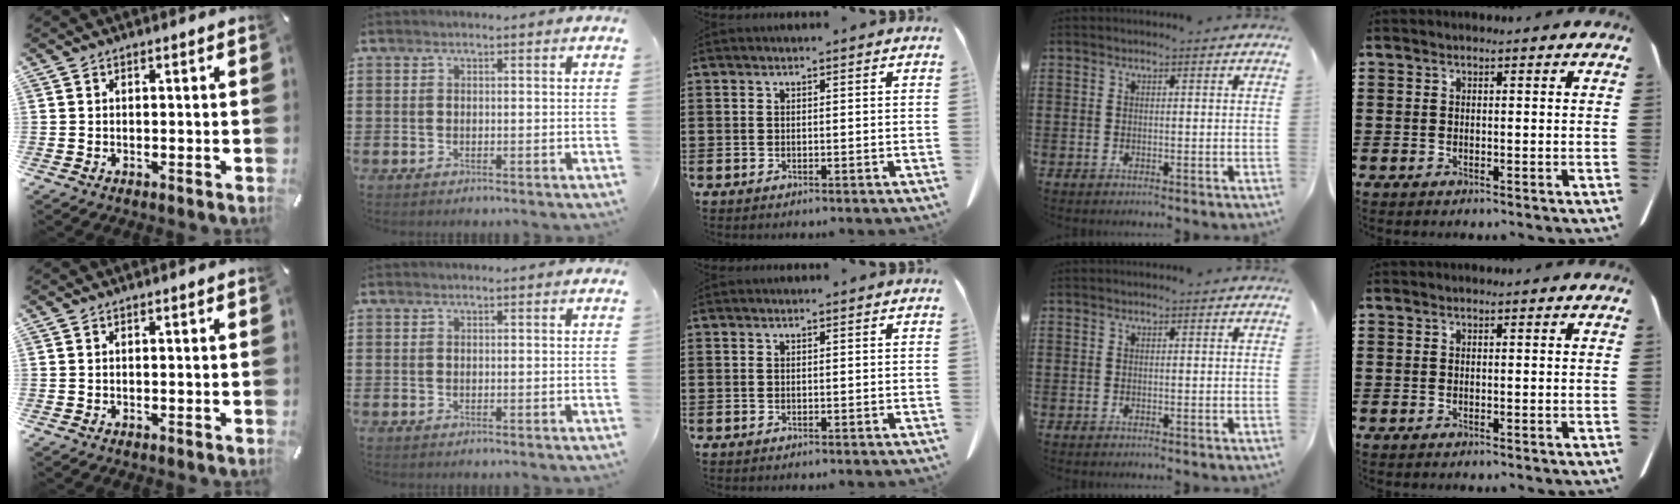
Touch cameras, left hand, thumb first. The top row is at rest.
{}